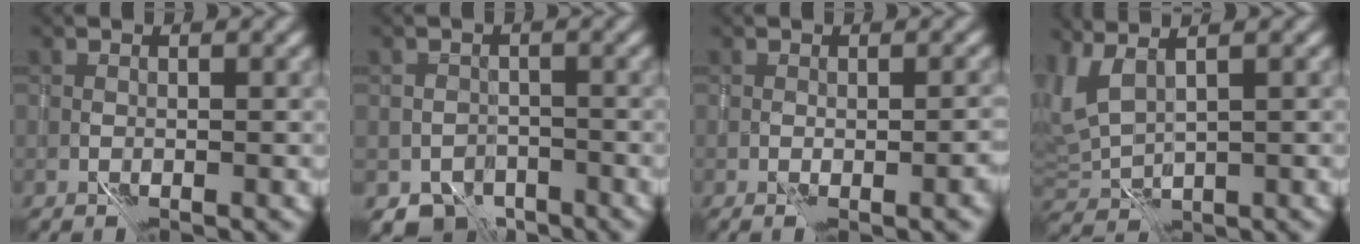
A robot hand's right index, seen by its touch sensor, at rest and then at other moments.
{"total": 3.4, "force": [-2.3, 2.2, 1.0], "torque": [-0.001, -0.001, -0.038]}
{"total": 2.9, "force": [-0.6, 1.0, 2.7], "torque": [-0.029, -0.002, 0.004]}
{"total": 4.6, "force": [2.5, 1.6, 3.4], "torque": [-0.093, 0.002, 0.054]}